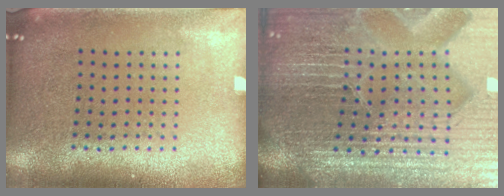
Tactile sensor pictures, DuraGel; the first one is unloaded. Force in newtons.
{"total": 7.0, "press": 6.1, "slide": 3.4}